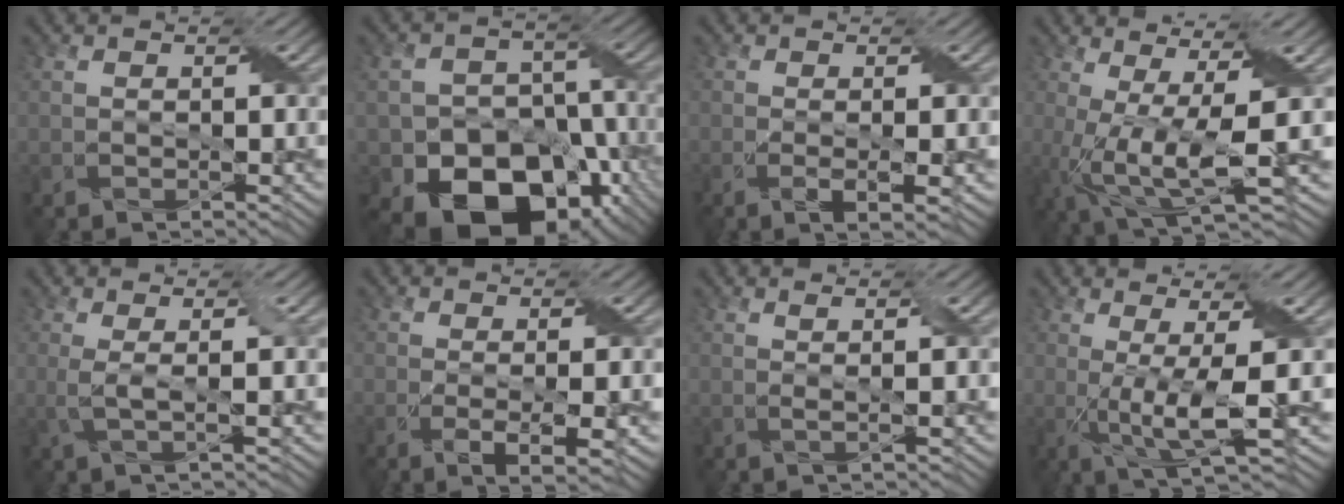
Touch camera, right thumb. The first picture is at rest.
{"total": 16.2, "force": [-8.0, 11.5, 8.1], "torque": [-0.123, -0.029, -0.128]}
{"total": 2.8, "force": [-0.5, 0.6, 2.7], "torque": [-0.053, -0.003, -0.008]}
{"total": 10.8, "force": [-1.3, 3.1, 10.3], "torque": [-0.215, -0.003, -0.009]}
{"total": 2.9, "force": [0.2, 0.6, 2.8], "torque": [-0.056, -0.001, 0.004]}
{"total": 3.6, "force": [-0.7, 0.8, 3.4], "torque": [-0.067, -0.005, -0.010]}
{"total": 1.5, "force": [0.4, 0.2, 1.4], "torque": [-0.031, -0.003, 0.002]}
{"total": 7.1, "force": [-0.4, 1.1, 7.0], "torque": [-0.138, 0.003, 0.000]}